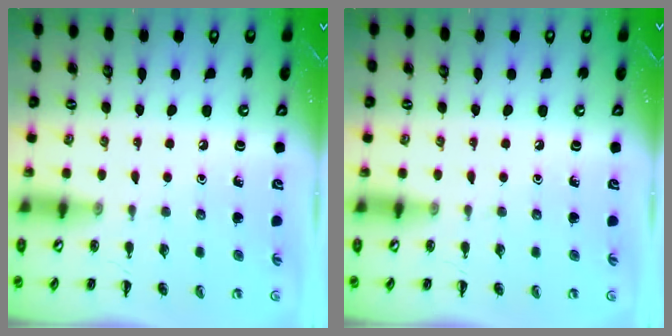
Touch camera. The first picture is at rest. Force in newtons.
{"total": 0.0}